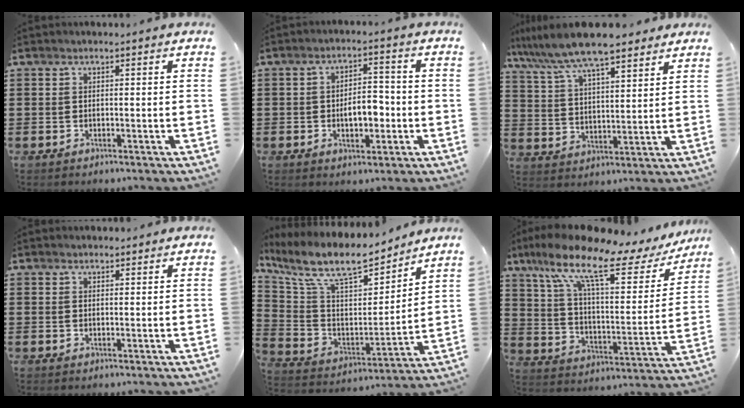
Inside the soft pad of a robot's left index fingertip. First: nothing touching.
{"total": 5.7, "force": [-1.2, 3.0, 4.7], "torque": [-0.071, 0.003, -0.027]}
{"total": 9.2, "force": [7.9, 1.1, 4.6], "torque": [-0.117, -0.028, 0.140]}
{"total": 1.2, "force": [1.1, 0.4, 0.1], "torque": [-0.004, 0.002, 0.023]}
{"total": 11.4, "force": [9.0, 3.2, 6.2], "torque": [-0.149, -0.050, 0.154]}
{"total": 15.8, "force": [9.7, 4.2, 11.7], "torque": [-0.248, -0.037, 0.156]}